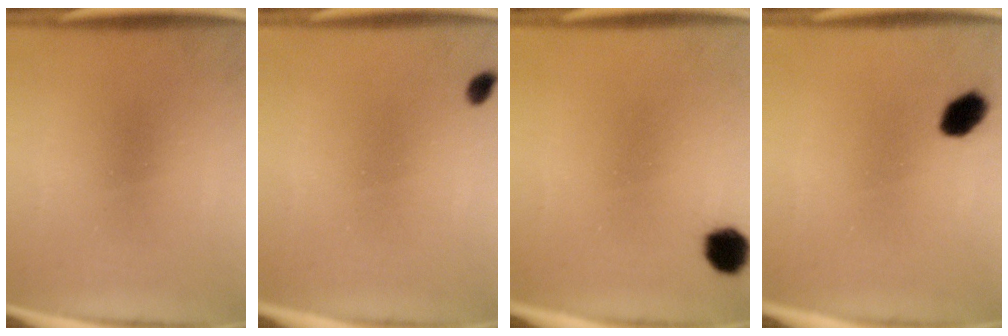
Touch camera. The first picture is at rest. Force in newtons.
{"total": 1.3}
{"total": 5.0}
{"total": 4.9}